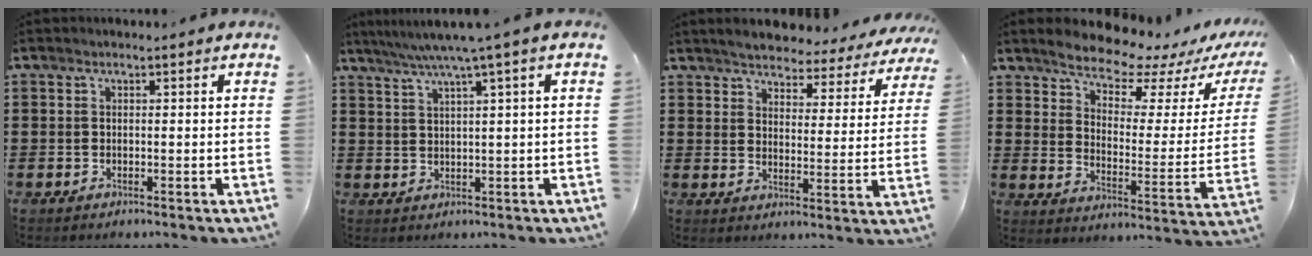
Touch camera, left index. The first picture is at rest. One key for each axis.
{"total": 4.4, "fx": 2.4, "fy": -0.9, "fz": 3.6, "tx": -0.074, "ty": -0.009, "tz": 0.036}
{"total": 4.2, "fx": 4.1, "fy": 0.4, "fz": 0.6, "tx": -0.037, "ty": -0.029, "tz": 0.067}
{"total": 7.6, "fx": 7.3, "fy": 1.3, "fz": 1.9, "tx": -0.060, "ty": -0.058, "tz": 0.125}